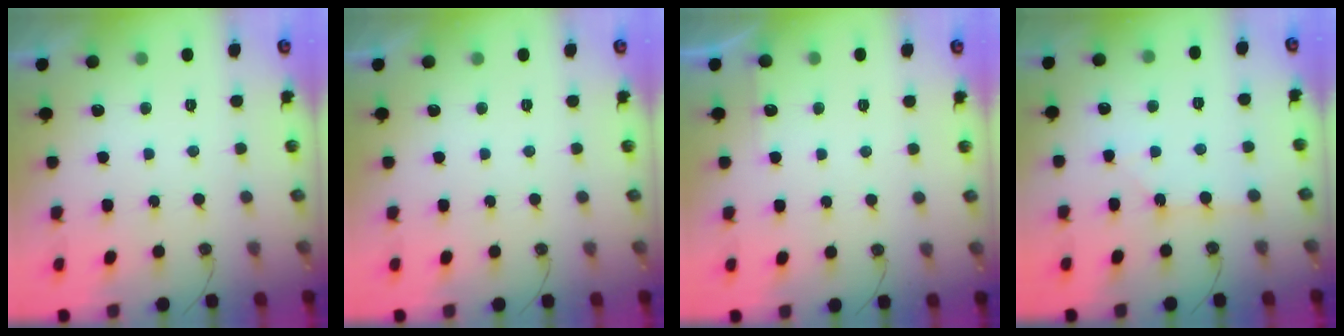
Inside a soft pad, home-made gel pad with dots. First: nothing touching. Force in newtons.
{"total": 0.0}
{"total": 2.7, "press": 2.7, "slide": 0.4}
{"total": 1.1, "press": 1.1, "slide": 0.2}